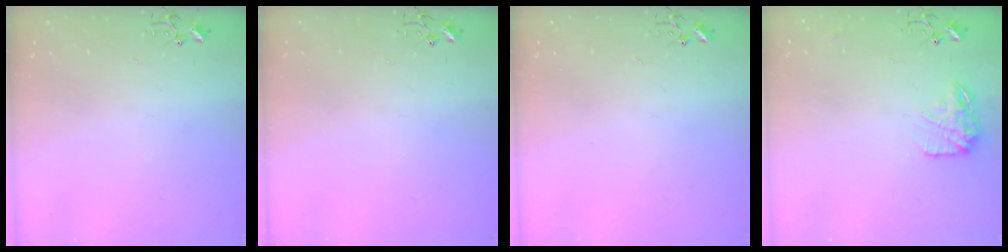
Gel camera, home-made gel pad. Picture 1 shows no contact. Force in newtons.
{"total": 0.0}
{"total": 0.0}
{"total": 12.1, "press": 12.1, "slide": 0.5}